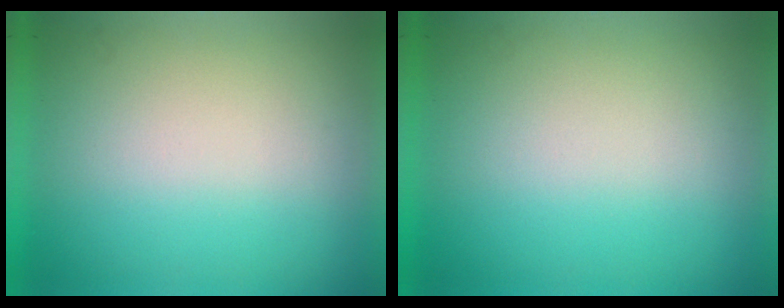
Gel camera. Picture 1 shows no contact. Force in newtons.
{"total": 0.0}